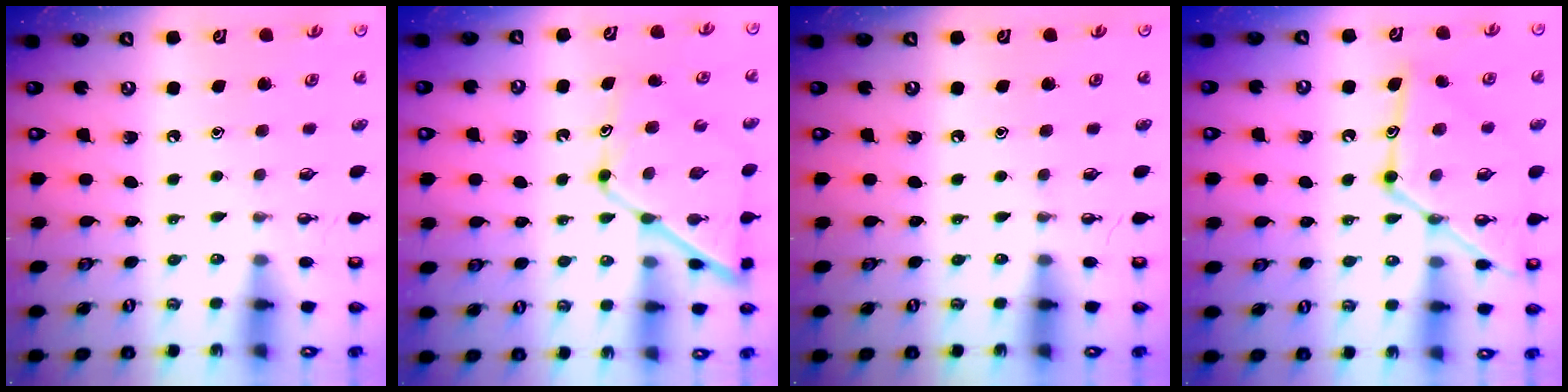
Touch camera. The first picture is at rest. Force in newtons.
{"total": 12.3, "press": 12.3, "slide": 1.1}
{"total": 0.0}
{"total": 17.5, "press": 17.4, "slide": 1.5}